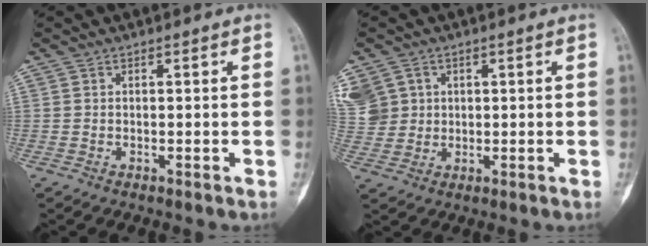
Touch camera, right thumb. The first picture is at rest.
{"total": 11.9, "force": [3.9, 10.4, 4.2], "torque": [-0.106, 0.021, 0.096]}